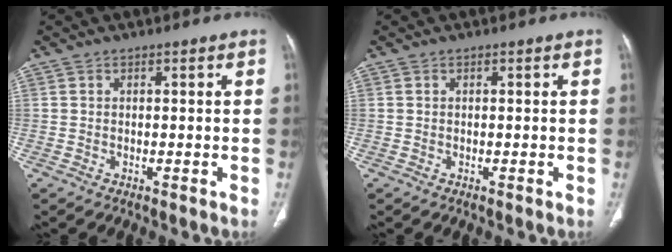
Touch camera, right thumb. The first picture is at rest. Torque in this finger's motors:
{"motor_torque": [0.09, -0.03, 0.19, 0.06, 0.07]}